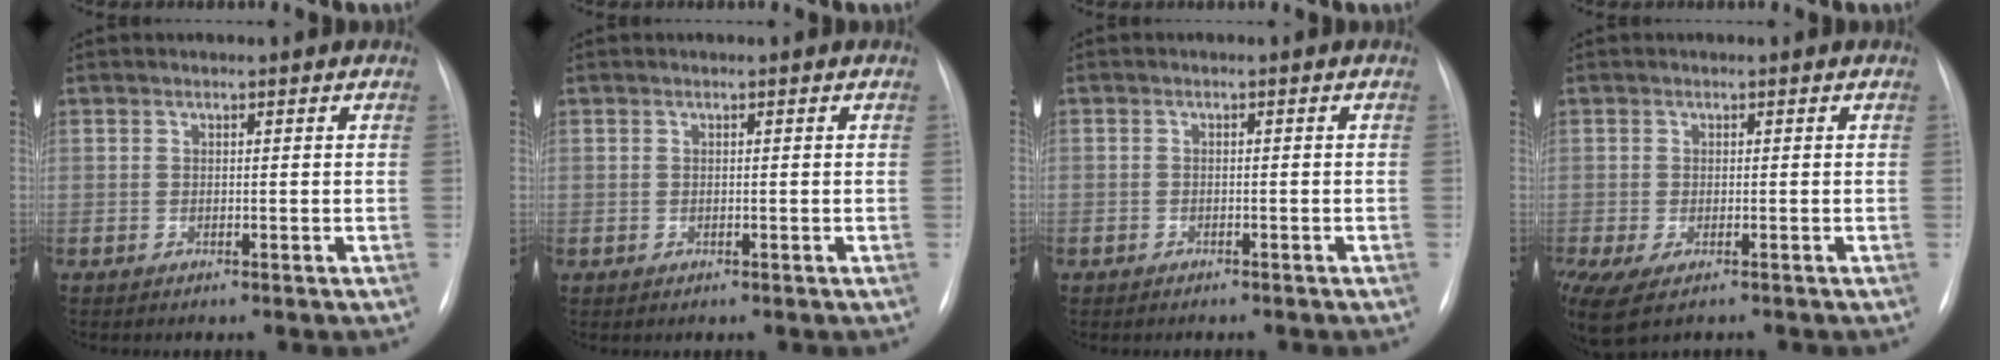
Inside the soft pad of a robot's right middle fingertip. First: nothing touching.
{"total": 0.0}
{"total": 1.6, "force": [-1.3, 0.9, 0.4], "torque": [-0.010, 0.001, -0.017]}
{"total": 8.8, "force": [-6.0, 3.3, 5.6], "torque": [-0.118, -0.018, -0.095]}